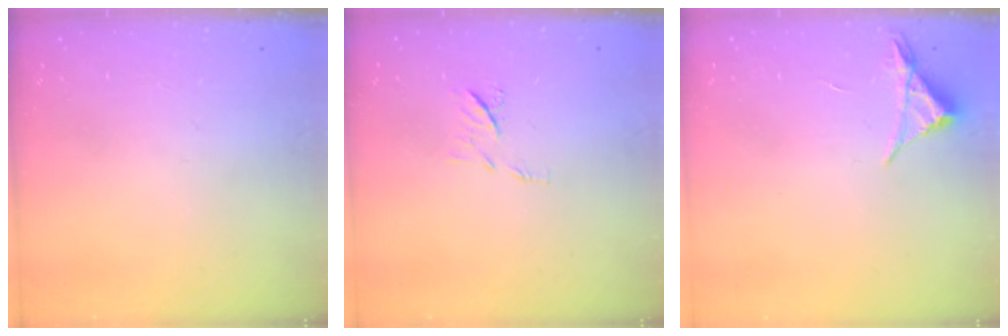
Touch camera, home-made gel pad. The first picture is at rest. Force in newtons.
{"total": 6.7, "press": 6.6, "slide": 1.0}
{"total": 3.5, "press": 3.5, "slide": 0.6}